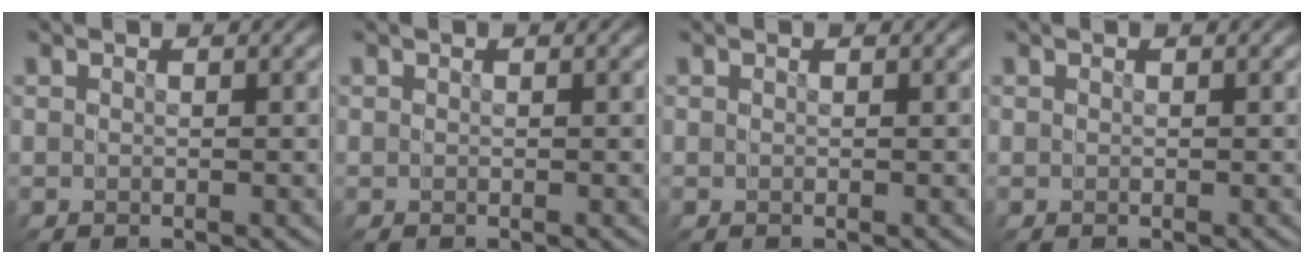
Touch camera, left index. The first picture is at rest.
{"total": 0.0}
{"total": 0.0}
{"total": 0.0}